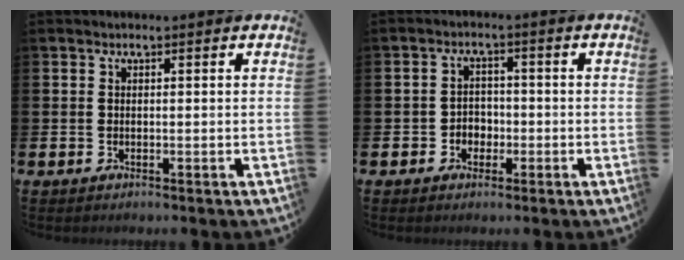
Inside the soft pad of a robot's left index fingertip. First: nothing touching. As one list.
[{"total": 2.6, "force": [-1.2, 2.2, 0.7], "torque": [-0.018, 0.006, -0.030]}]